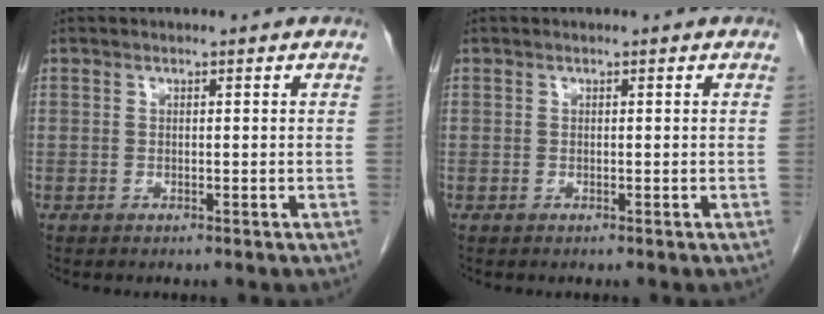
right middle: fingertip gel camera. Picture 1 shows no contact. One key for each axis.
{"total": 0.0}